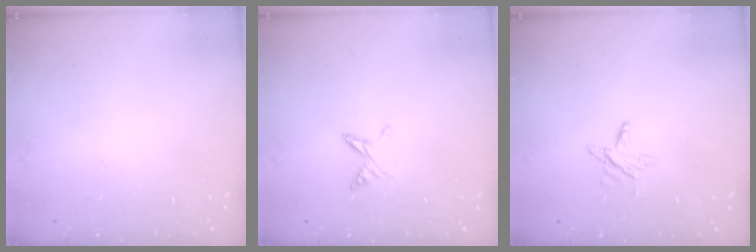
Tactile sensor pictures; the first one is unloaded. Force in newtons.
{"total": 6.0, "press": 5.9, "slide": 0.6}
{"total": 4.5, "press": 4.5, "slide": 0.5}